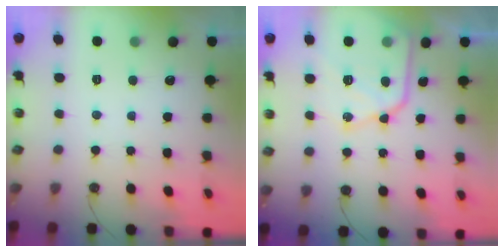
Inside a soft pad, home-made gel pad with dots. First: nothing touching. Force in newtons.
{"total": 16.4, "press": 16.3, "slide": 1.9}